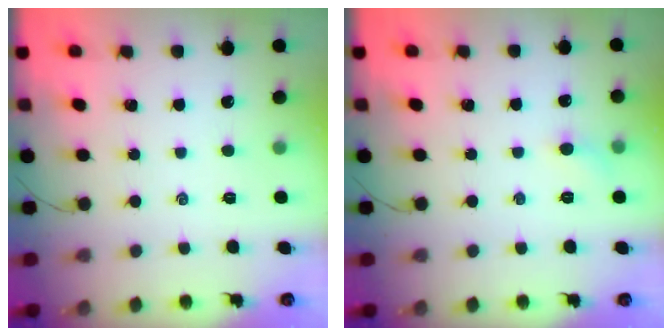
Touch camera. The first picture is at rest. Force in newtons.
{"total": 4.6, "press": 4.4, "slide": 1.6}